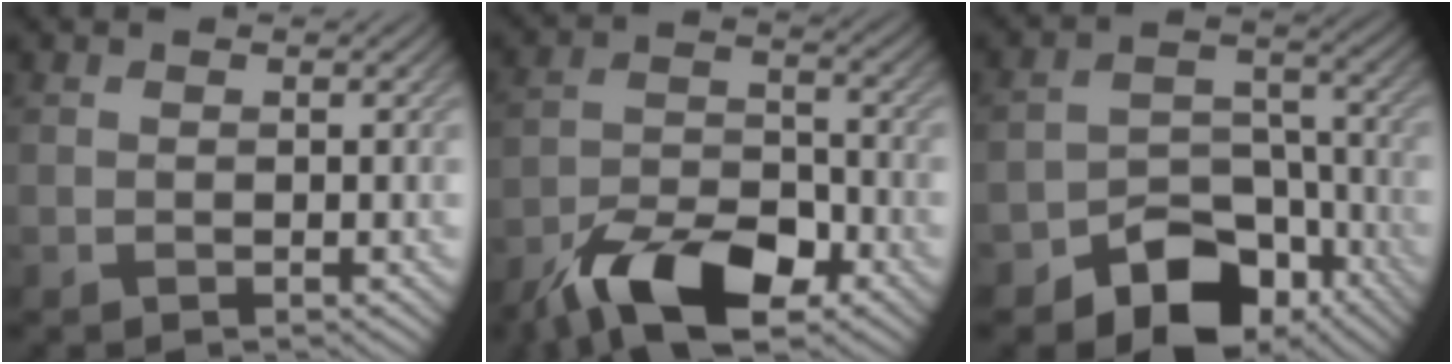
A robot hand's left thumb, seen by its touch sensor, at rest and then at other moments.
{"total": 11.3, "force": [-7.5, 4.7, 7.0], "torque": [-0.127, 0.000, -0.149]}
{"total": 9.5, "force": [-6.3, 5.9, 4.0], "torque": [-0.048, -0.004, -0.112]}